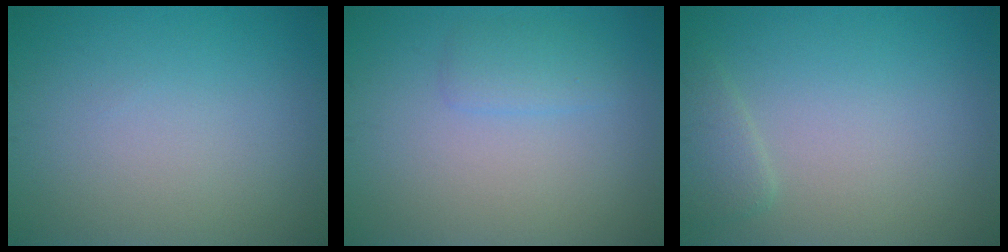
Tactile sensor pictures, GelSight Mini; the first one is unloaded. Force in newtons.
{"total": 1.6, "press": 1.6, "slide": 0.2}
{"total": 1.6, "press": 1.6, "slide": 0.2}